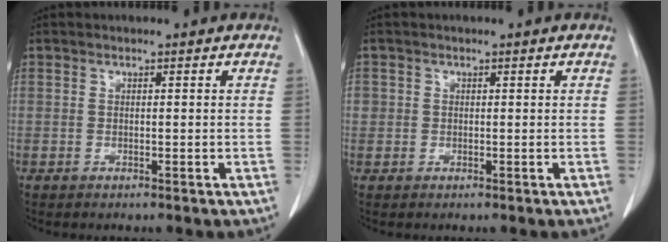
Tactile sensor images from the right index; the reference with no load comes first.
{"total": 1.1, "force": [0.2, 1.1, 0.1], "torque": [0.009, 0.002, 0.000]}